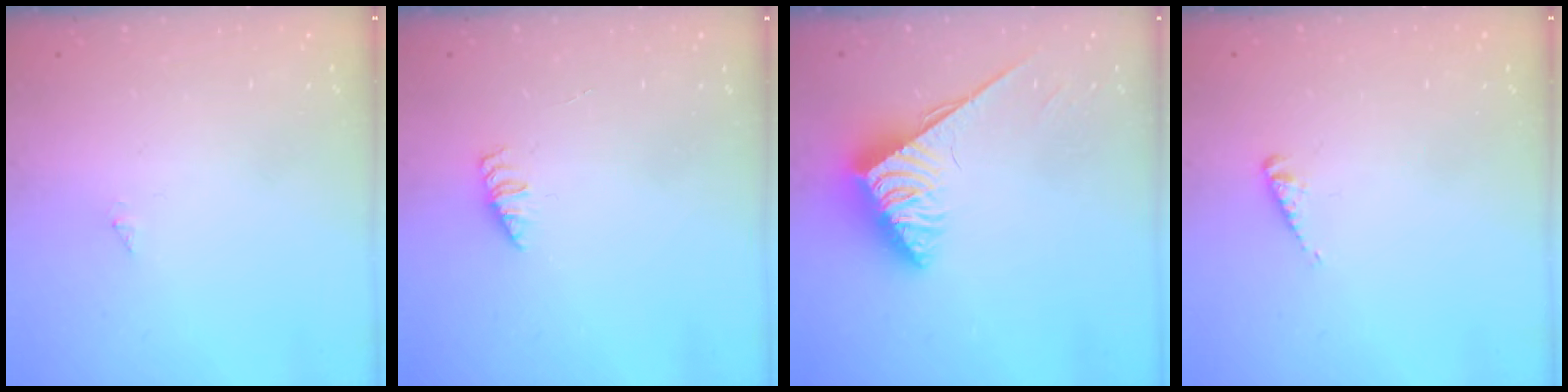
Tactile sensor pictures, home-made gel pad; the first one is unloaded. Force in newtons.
{"total": 1.4, "press": 1.3, "slide": 0.3}
{"total": 3.8, "press": 3.7, "slide": 0.5}
{"total": 3.1, "press": 3.1, "slide": 0.3}